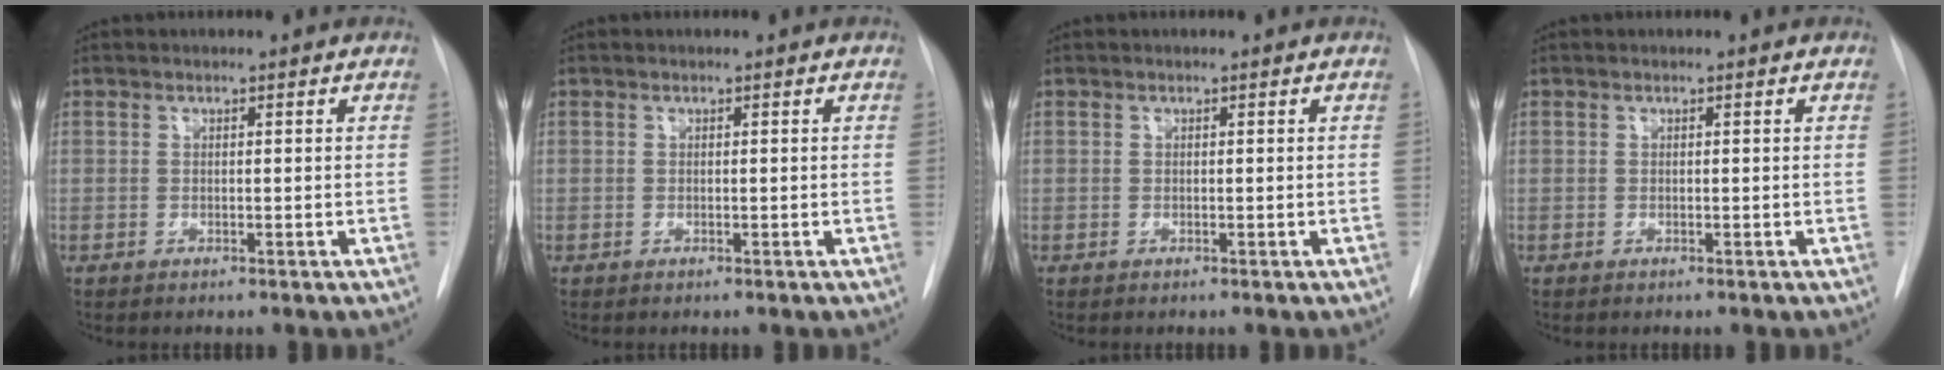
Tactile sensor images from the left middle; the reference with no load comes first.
{"total": 0.0}
{"total": 0.0}
{"total": 0.0}